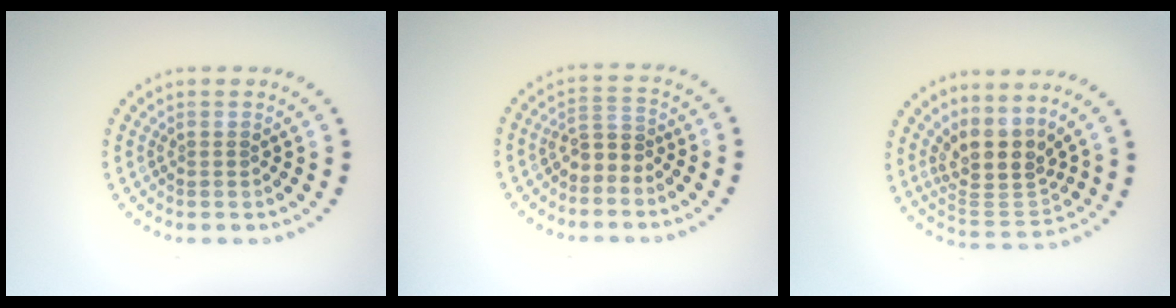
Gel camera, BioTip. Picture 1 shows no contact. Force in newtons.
{"total": 2.0, "press": 1.8, "slide": 1.0}
{"total": 4.2, "press": 3.4, "slide": 2.5}